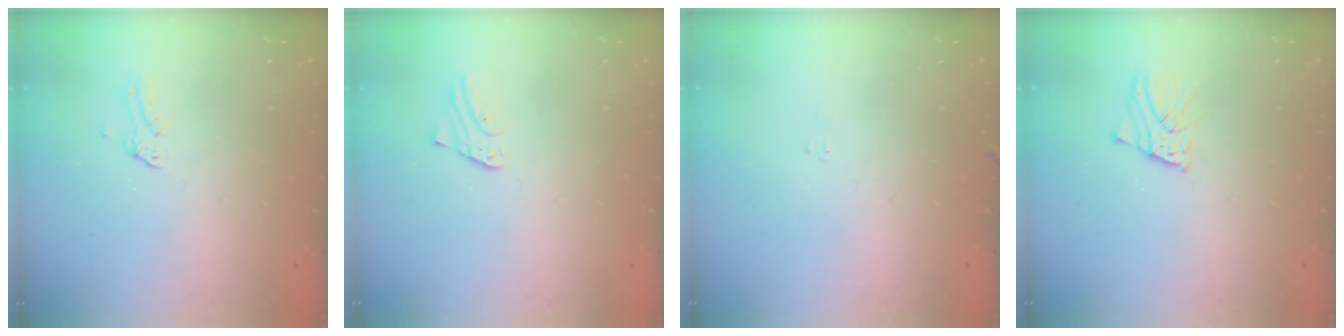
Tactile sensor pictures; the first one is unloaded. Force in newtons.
{"total": 1.4, "press": 1.4, "slide": 0.1}
{"total": 3.5, "press": 3.5, "slide": 0.1}
{"total": 3.9, "press": 3.9, "slide": 0.2}